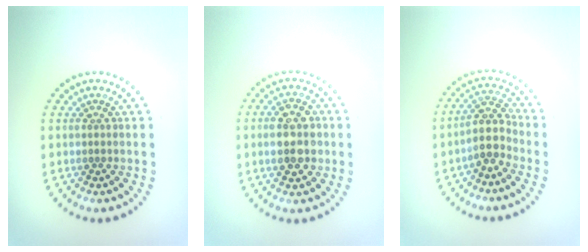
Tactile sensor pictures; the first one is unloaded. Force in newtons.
{"total": 4.3, "press": 4.3, "slide": 0.5}
{"total": 2.8, "press": 2.3, "slide": 1.6}